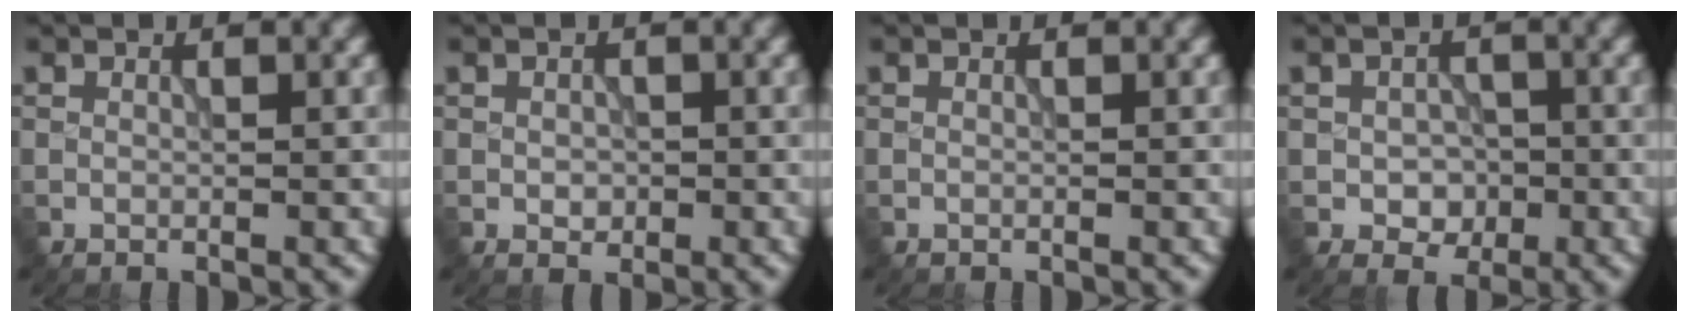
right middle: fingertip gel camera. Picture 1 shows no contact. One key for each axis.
{"total": 1.2, "fx": -0.1, "fy": 0.9, "fz": 0.7, "tx": -0.013, "ty": -0.003, "tz": -0.002}
{"total": 0.0}
{"total": 2.7, "fx": -0.5, "fy": 2.2, "fz": 1.5, "tx": -0.023, "ty": -0.004, "tz": -0.010}